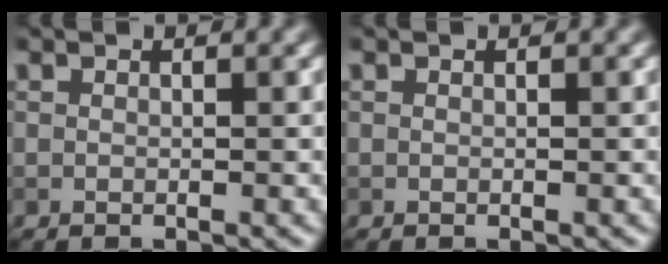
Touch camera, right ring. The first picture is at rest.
{"total": 0.0}